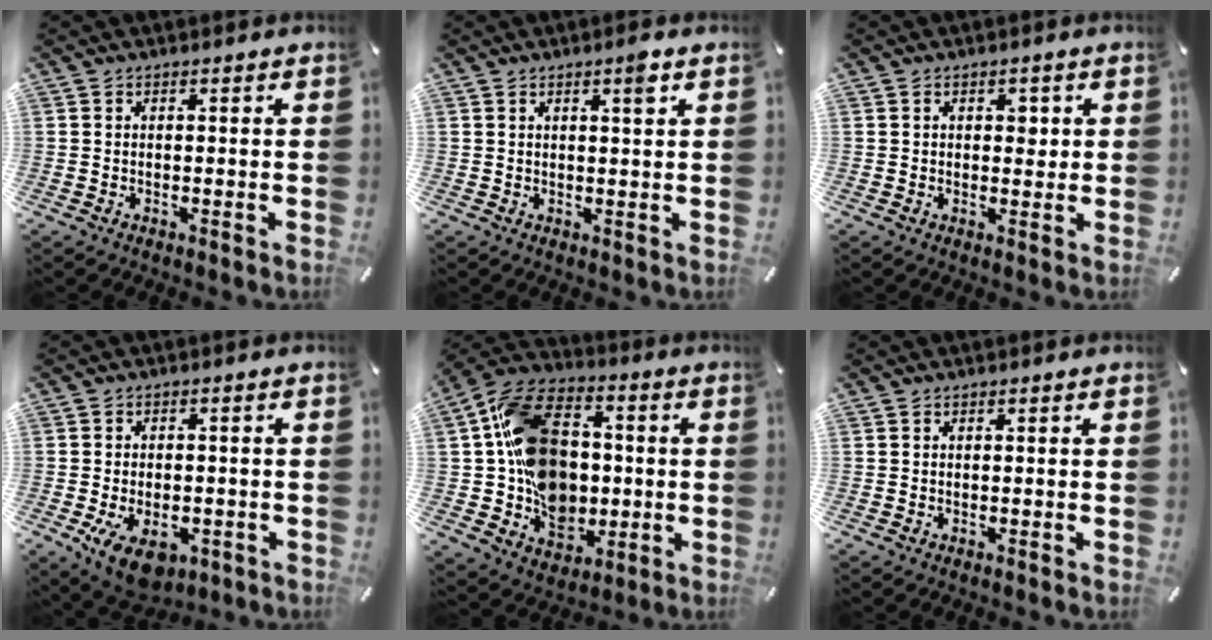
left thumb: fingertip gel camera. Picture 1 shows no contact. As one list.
[{"total": 3.2, "force": [1.9, 0.2, 2.6], "torque": [-0.047, -0.003, 0.029]}, {"total": 2.9, "force": [0.6, 2.0, 1.9], "torque": [-0.017, -0.002, 0.003]}, {"total": 8.4, "force": [-3.2, 5.1, 5.8], "torque": [-0.106, 0.007, -0.051]}, {"total": 20.7, "force": [0.5, 16.2, 12.8], "torque": [-0.229, 0.012, 0.023]}, {"total": 0.0}]